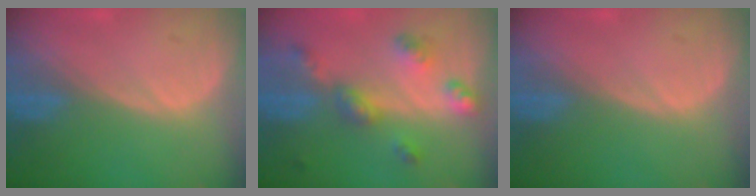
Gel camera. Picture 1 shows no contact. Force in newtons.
{"total": 6.8, "press": 6.0, "slide": 3.3}
{"total": 0.0}